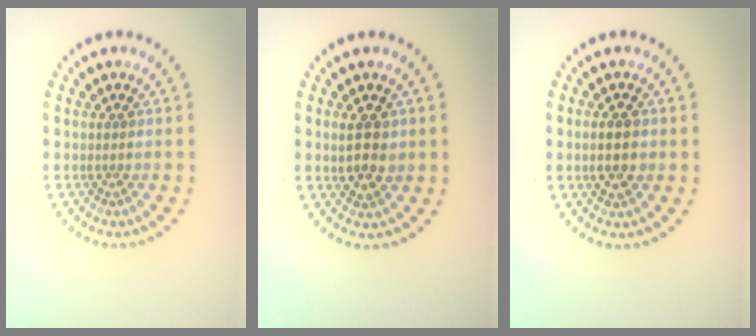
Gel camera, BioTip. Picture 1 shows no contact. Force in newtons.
{"total": 2.8, "press": 2.8, "slide": 0.6}
{"total": 3.6, "press": 3.6, "slide": 0.2}